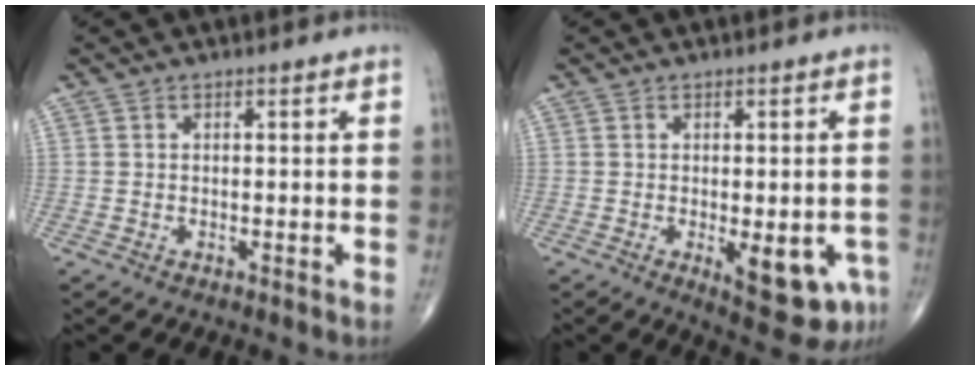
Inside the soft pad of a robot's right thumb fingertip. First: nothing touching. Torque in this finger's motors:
{"motor_torque": [1.04, 1.24, 0.08, -0.20, 0.19]}